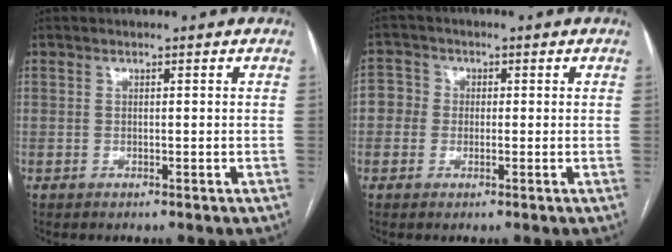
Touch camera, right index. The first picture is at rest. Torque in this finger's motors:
{"motor_torque": [0.27, 0.21, 0.23, 0.07]}